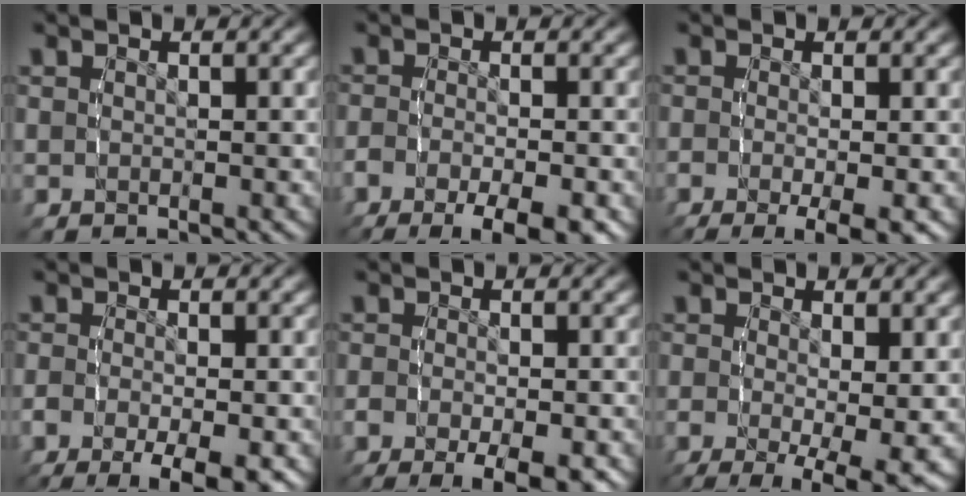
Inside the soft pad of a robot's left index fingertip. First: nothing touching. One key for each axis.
{"total": 7.2, "fx": -4.6, "fy": 2.9, "fz": 4.7, "tx": -0.075, "ty": -0.019, "tz": -0.060}
{"total": 6.1, "fx": -3.9, "fy": 2.2, "fz": 4.2, "tx": -0.069, "ty": -0.027, "tz": -0.043}
{"total": 6.6, "fx": -3.8, "fy": 2.6, "fz": 4.7, "tx": -0.078, "ty": -0.025, "tz": -0.043}
{"total": 5.9, "fx": -3.3, "fy": 2.5, "fz": 4.2, "tx": -0.069, "ty": -0.023, "tz": -0.037}
{"total": 7.9, "fx": -4.5, "fy": 2.7, "fz": 6.0, "tx": -0.103, "ty": -0.059, "tz": -0.039}